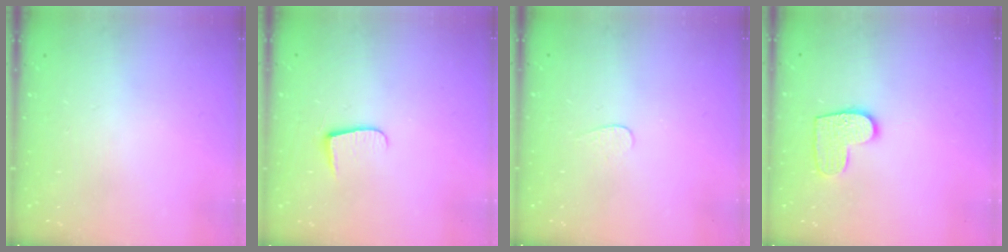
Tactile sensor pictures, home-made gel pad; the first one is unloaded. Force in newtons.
{"total": 6.5, "press": 6.5, "slide": 0.8}
{"total": 3.1, "press": 3.0, "slide": 0.3}
{"total": 9.3, "press": 9.3, "slide": 0.3}